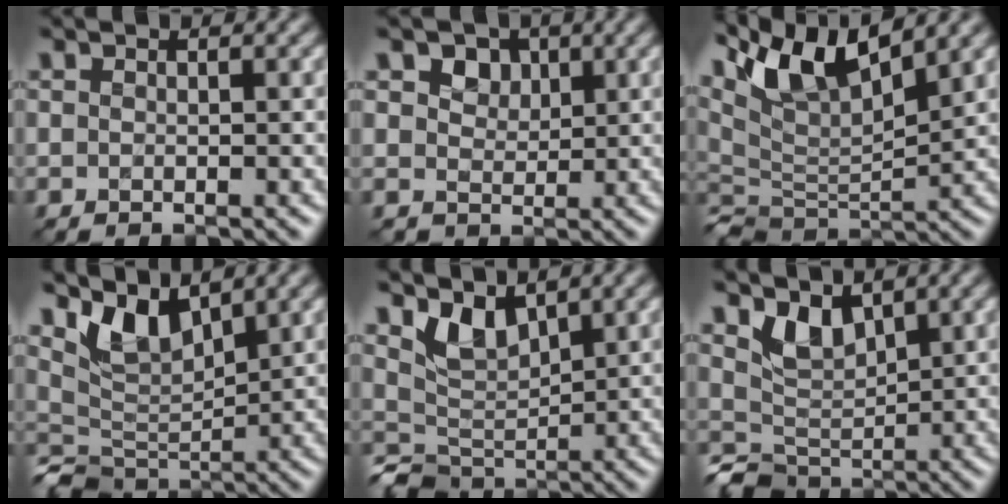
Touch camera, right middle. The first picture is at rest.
{"total": 2.8, "force": [1.3, 2.2, 1.0], "torque": [-0.024, -0.010, 0.028]}
{"total": 8.0, "force": [5.5, 2.4, 5.2], "torque": [-0.105, 0.005, 0.104]}
{"total": 3.9, "force": [2.2, 2.4, 2.2], "torque": [-0.047, -0.010, 0.042]}
{"total": 2.9, "force": [1.1, 2.2, 1.5], "torque": [-0.032, -0.009, 0.027]}
{"total": 2.8, "force": [0.8, 2.3, 1.5], "torque": [-0.027, -0.009, 0.021]}